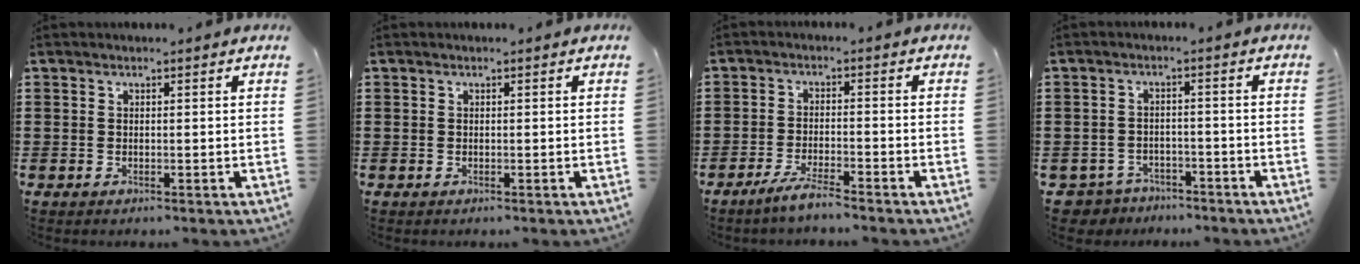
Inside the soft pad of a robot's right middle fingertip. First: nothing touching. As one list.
[{"total": 0.0}, {"total": 3.8, "force": [-3.2, 0.1, 2.0], "torque": [-0.048, -0.004, -0.063]}, {"total": 3.6, "force": [-3.4, 1.1, -0.1], "torque": [-0.023, -0.003, -0.079]}]